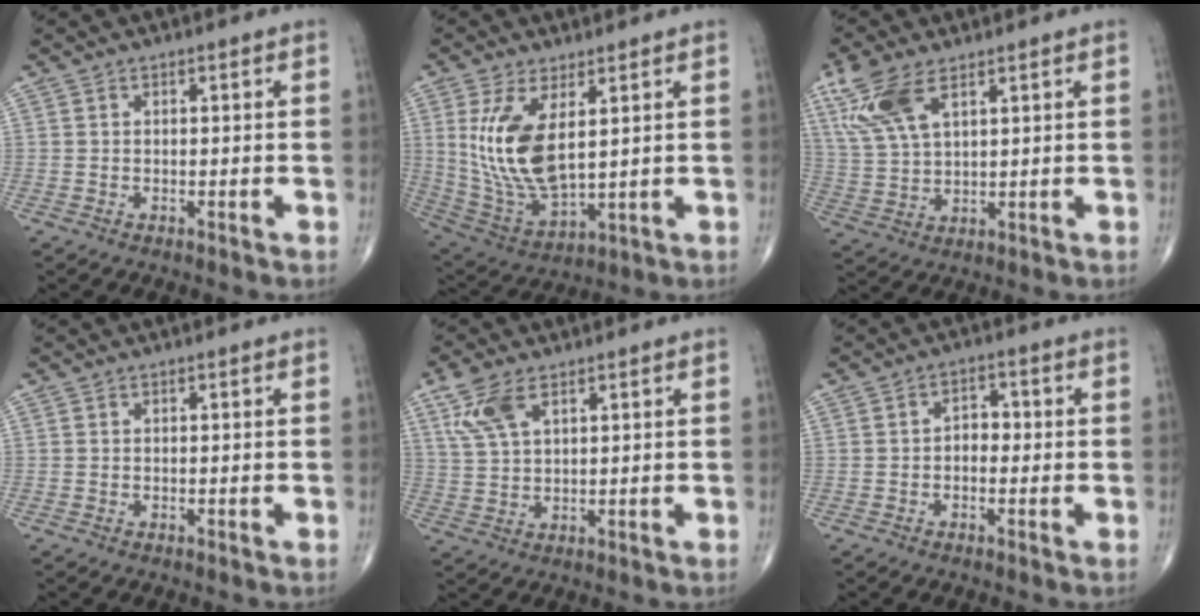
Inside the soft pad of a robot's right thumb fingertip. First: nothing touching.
{"total": 14.3, "force": [3.5, 6.5, 12.2], "torque": [-0.246, -0.024, 0.090]}
{"total": 10.5, "force": [5.7, 4.5, 7.6], "torque": [-0.172, -0.008, 0.122]}
{"total": 0.0}
{"total": 7.2, "force": [3.8, 3.3, 5.2], "torque": [-0.112, -0.004, 0.082]}
{"total": 3.2, "force": [-0.3, 2.2, 2.3], "torque": [-0.019, 0.014, -0.013]}